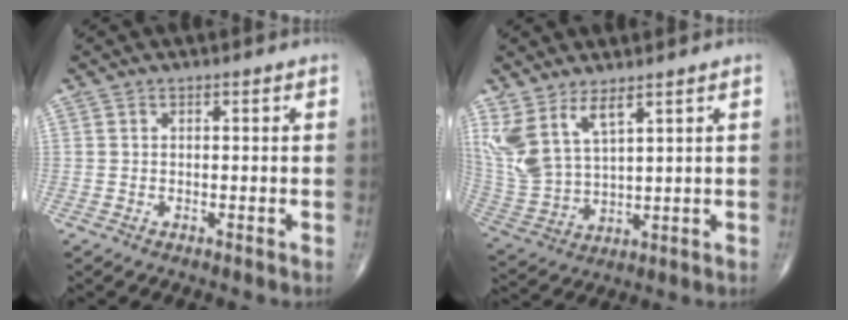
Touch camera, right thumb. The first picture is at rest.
{"total": 10.2, "force": [6.0, 4.1, 7.2], "torque": [-0.158, -0.029, 0.140]}